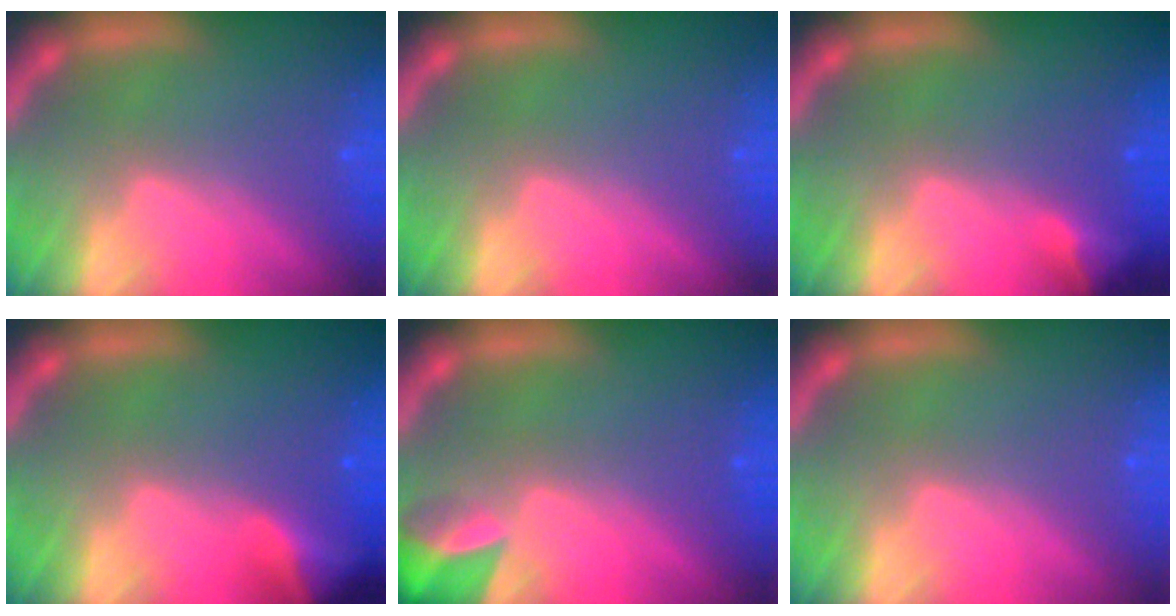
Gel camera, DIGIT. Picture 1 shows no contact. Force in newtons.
{"total": 0.0}
{"total": 2.4}
{"total": 4.4}
{"total": 3.9}
{"total": 0.0}